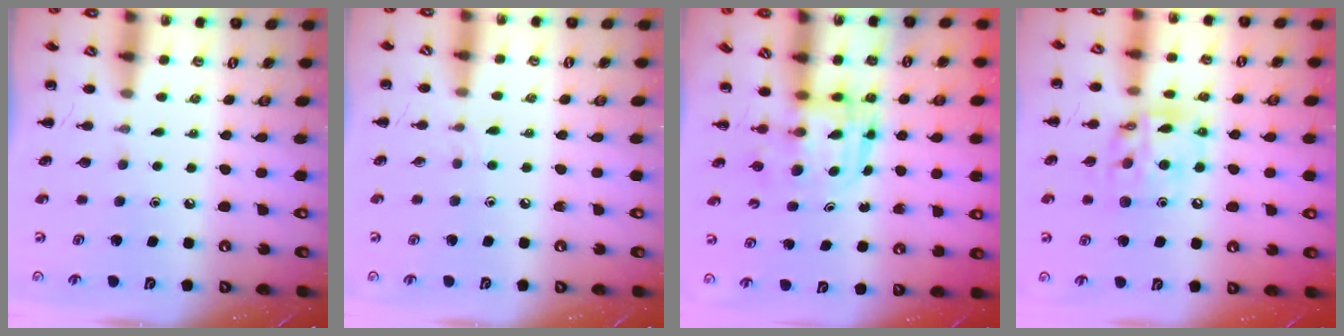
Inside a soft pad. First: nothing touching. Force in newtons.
{"total": 3.7, "press": 3.4, "slide": 1.6}
{"total": 3.0, "press": 3.0, "slide": 0.3}
{"total": 12.9, "press": 12.5, "slide": 3.0}